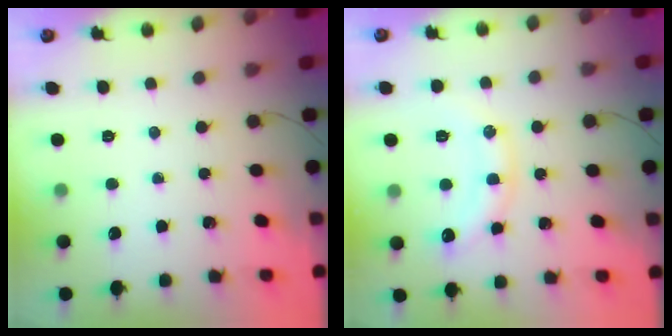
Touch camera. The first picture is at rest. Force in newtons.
{"total": 12.8, "press": 12.8, "slide": 0.3}